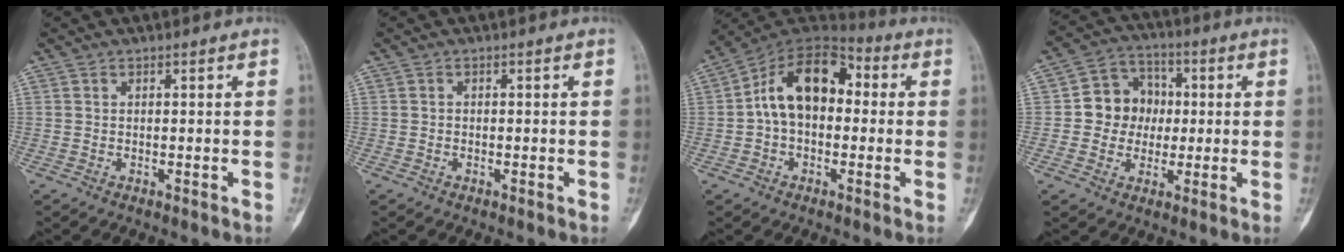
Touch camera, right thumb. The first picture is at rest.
{"total": 0.0}
{"total": 14.5, "force": [0.8, 9.5, 10.9], "torque": [-0.154, 0.045, -0.002]}
{"total": 9.8, "force": [-0.1, 8.9, 4.1], "torque": [-0.019, 0.022, -0.012]}